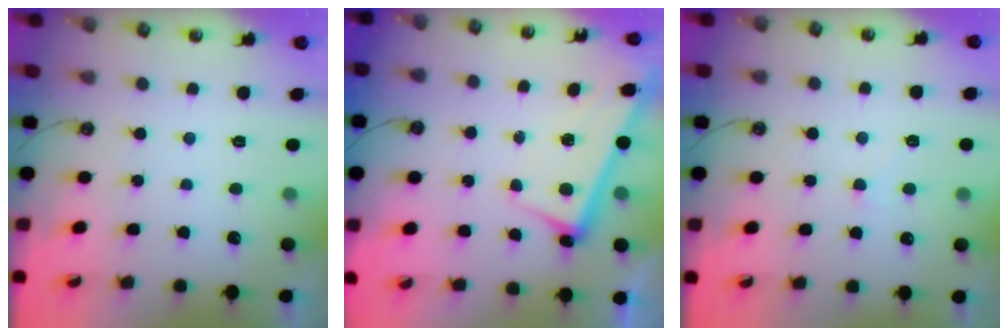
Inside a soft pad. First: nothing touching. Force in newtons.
{"total": 2.8, "press": 2.8, "slide": 0.4}
{"total": 0.0}